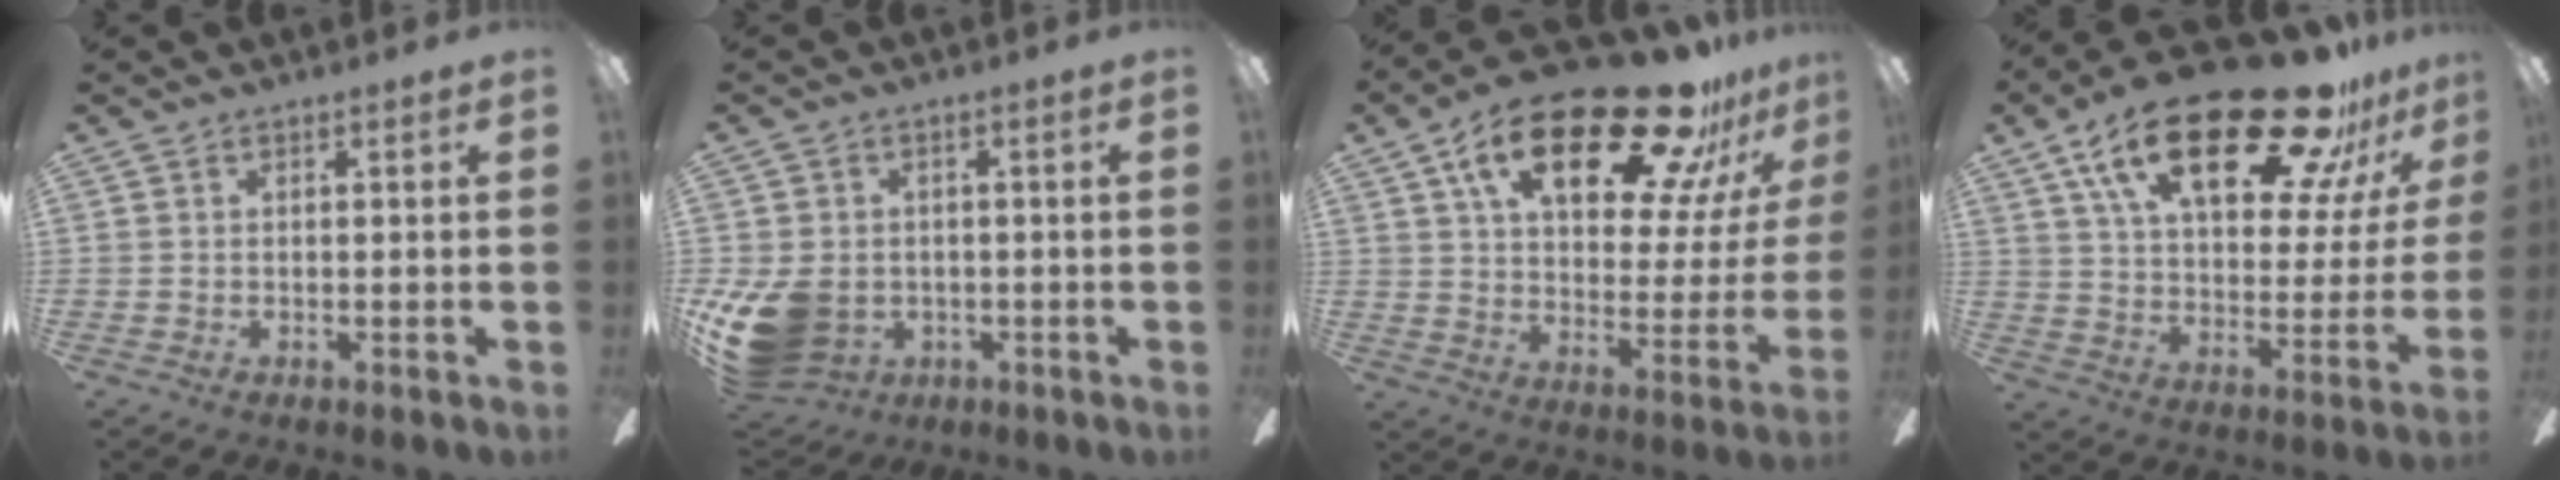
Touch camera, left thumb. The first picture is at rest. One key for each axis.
{"total": 11.7, "fx": -3.0, "fy": 9.3, "fz": 6.4, "tx": -0.144, "ty": 0.010, "tz": -0.053}
{"total": 27.7, "fx": 17.1, "fy": 11.1, "fz": 18.7, "tx": -0.285, "ty": -0.097, "tz": 0.278}
{"total": 29.7, "fx": 18.4, "fy": 11.5, "fz": 20.2, "tx": -0.323, "ty": -0.101, "tz": 0.302}